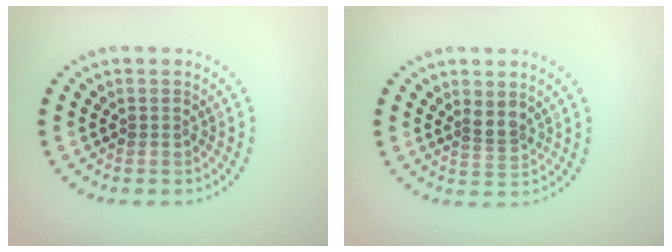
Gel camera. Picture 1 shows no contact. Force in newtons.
{"total": 1.9, "press": 1.3, "slide": 1.3}